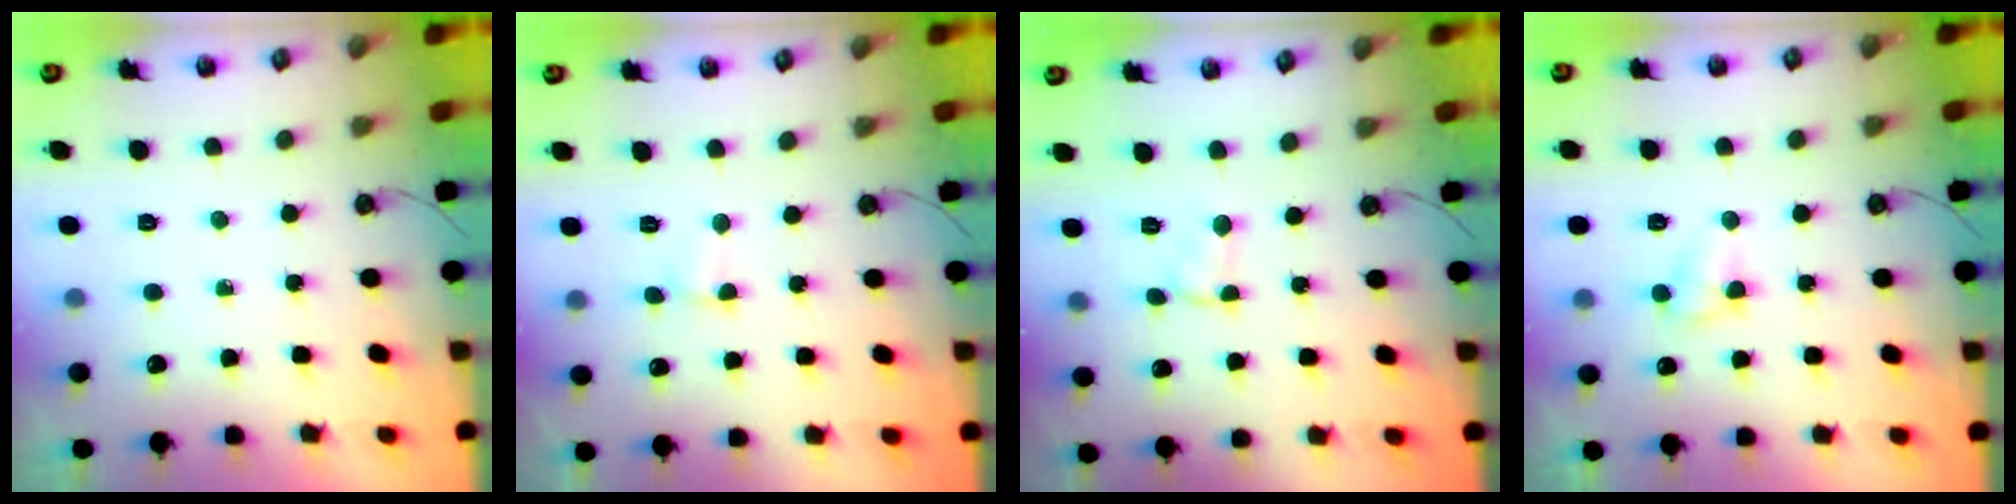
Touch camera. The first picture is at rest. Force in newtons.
{"total": 1.1, "press": 1.0, "slide": 0.3}
{"total": 1.0, "press": 0.9, "slide": 0.5}
{"total": 4.2, "press": 4.2, "slide": 0.3}